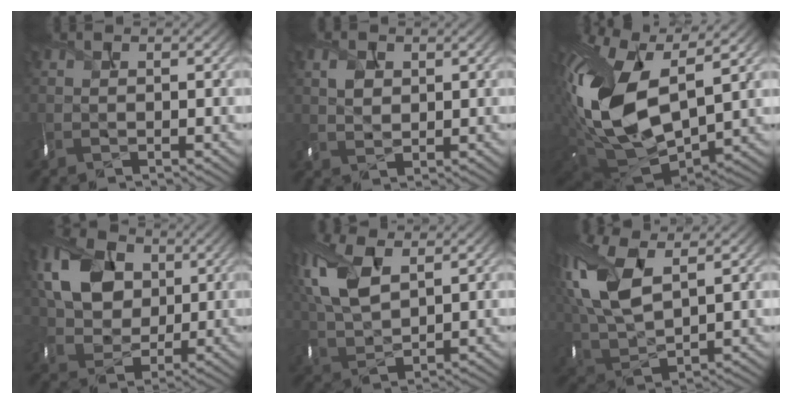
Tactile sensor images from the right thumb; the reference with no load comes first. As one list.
[{"total": 2.1, "force": [0.8, 1.7, 0.9], "torque": [-0.029, -0.007, 0.025]}, {"total": 18.4, "force": [2.8, 10.9, 14.6], "torque": [-0.327, -0.021, 0.067]}, {"total": 9.5, "force": [2.5, 7.6, 5.1], "torque": [-0.128, 0.003, 0.042]}, {"total": 10.1, "force": [4.0, 5.3, 7.7], "torque": [-0.217, 0.004, 0.083]}, {"total": 12.4, "force": [4.8, 6.2, 9.6], "torque": [-0.253, 0.004, 0.100]}]